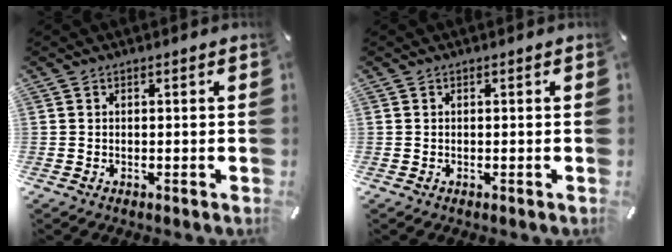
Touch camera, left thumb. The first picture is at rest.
{"total": 0.0}